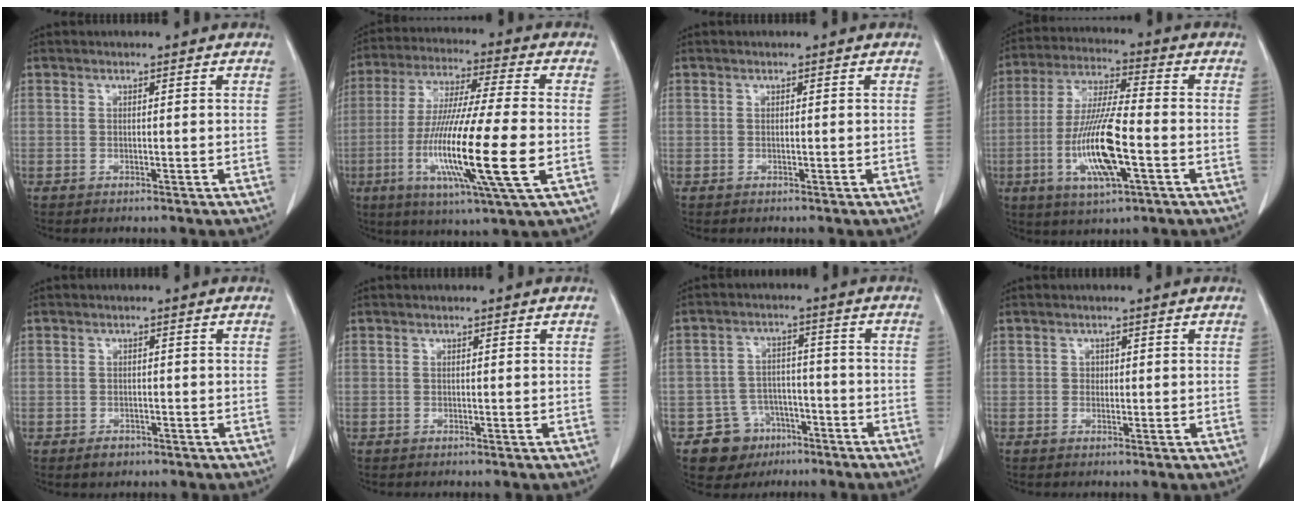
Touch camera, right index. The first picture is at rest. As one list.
[{"total": 18.5, "force": [-4.3, 0.3, 18.0], "torque": [-0.348, -0.027, -0.079]}, {"total": 0.0}, {"total": 13.4, "force": [-3.7, 2.1, 12.7], "torque": [-0.256, -0.010, -0.064]}, {"total": 2.0, "force": [-1.2, 1.5, 0.6], "torque": [-0.008, 0.003, -0.013]}, {"total": 0.0}, {"total": 7.2, "force": [-4.0, 6.0, 0.6], "torque": [-0.003, 0.015, -0.054]}, {"total": 0.8, "force": [0.0, 0.8, 0.3], "torque": [0.000, 0.003, 0.001]}]